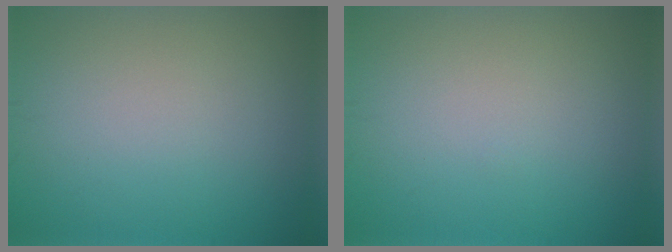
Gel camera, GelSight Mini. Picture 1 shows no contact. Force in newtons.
{"total": 0.0}